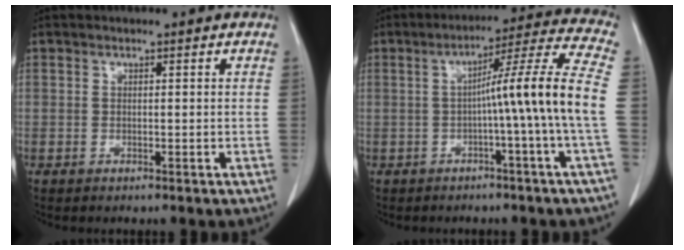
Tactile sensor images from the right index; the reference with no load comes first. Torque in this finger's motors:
{"motor_torque": [1.36, -0.37, 0.75, 0.18]}